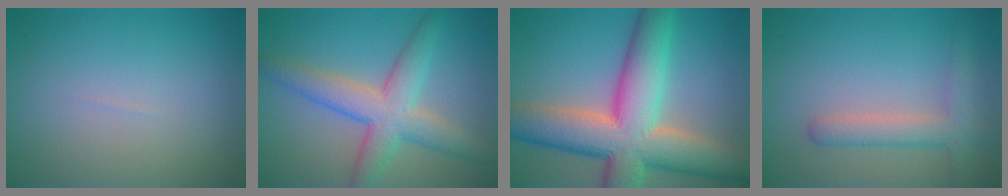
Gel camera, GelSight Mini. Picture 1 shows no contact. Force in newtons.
{"total": 6.0, "press": 6.0, "slide": 0.1}
{"total": 12.9, "press": 12.9, "slide": 0.7}
{"total": 3.0, "press": 3.0, "slide": 0.2}